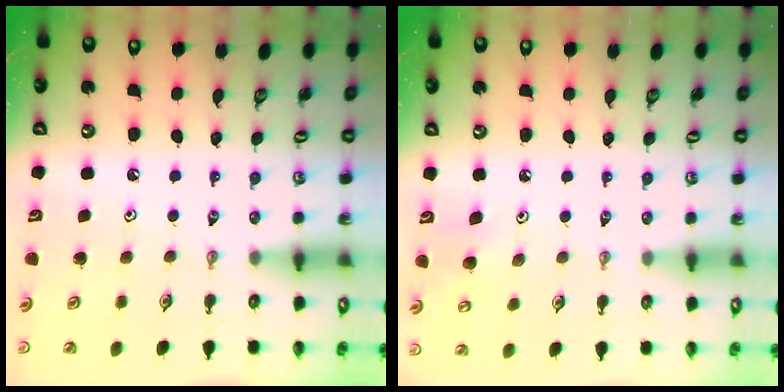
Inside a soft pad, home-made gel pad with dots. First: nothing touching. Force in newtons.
{"total": 6.7, "press": 6.4, "slide": 1.9}